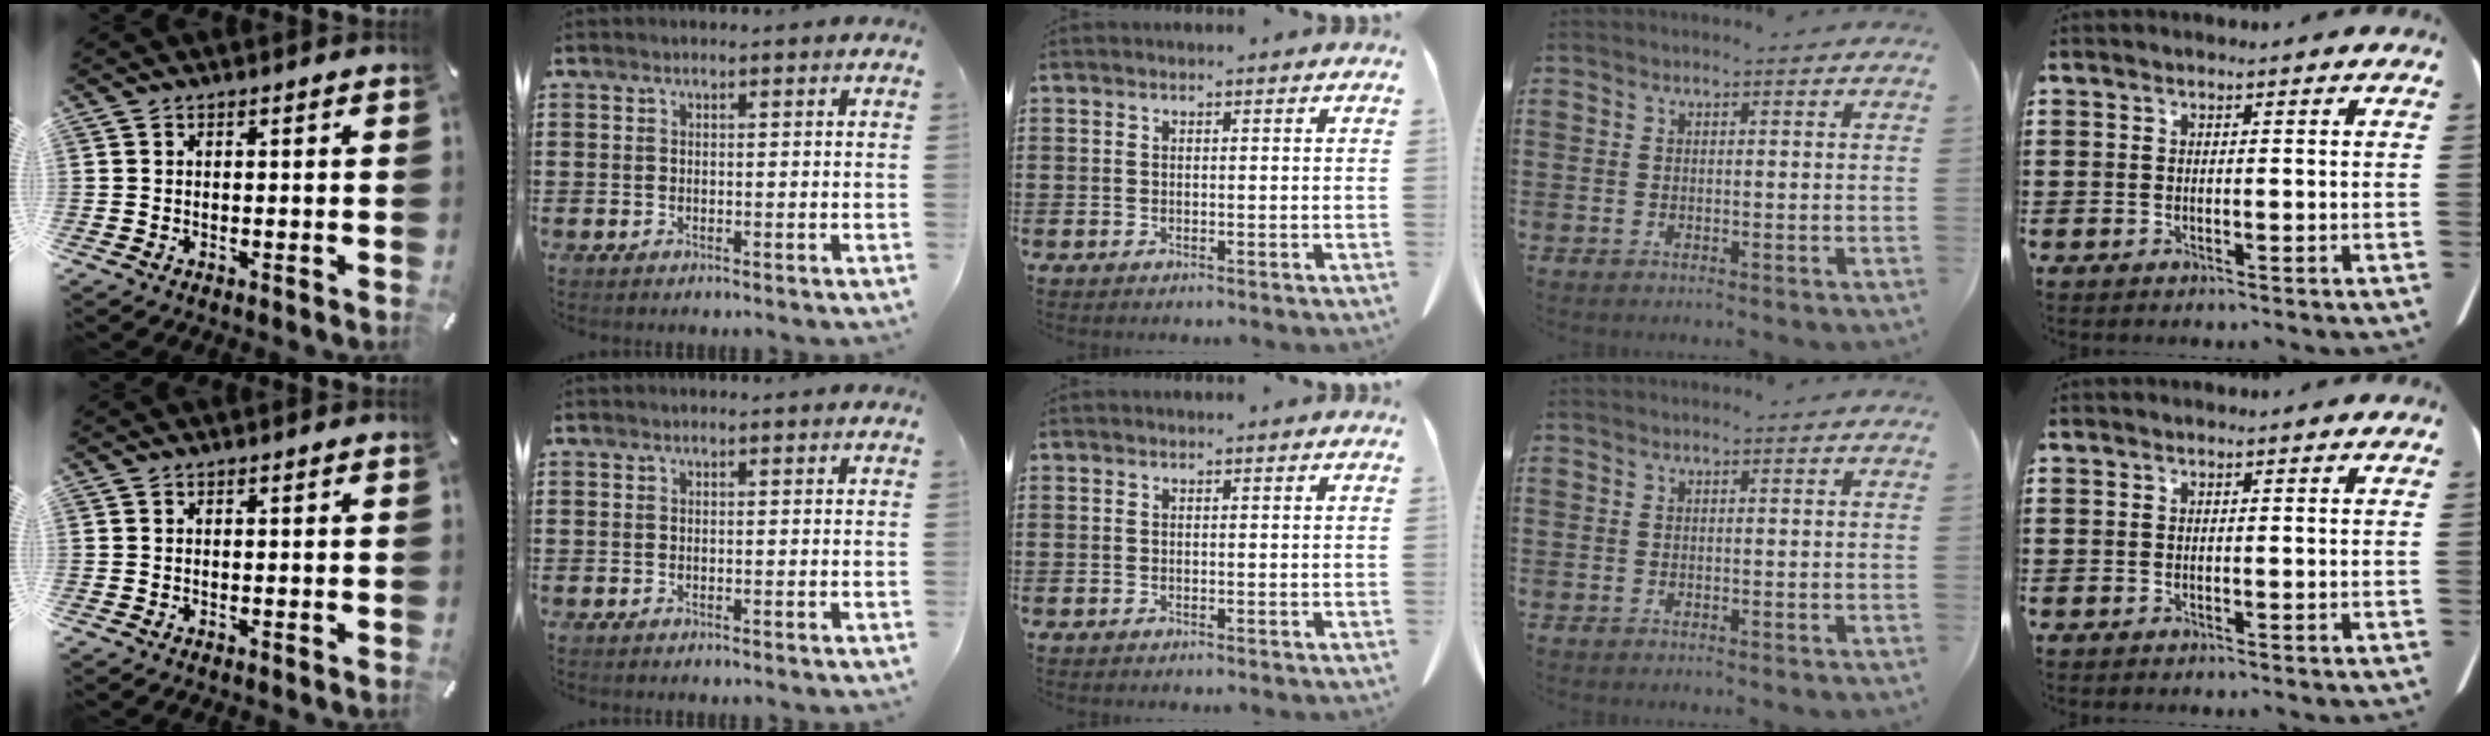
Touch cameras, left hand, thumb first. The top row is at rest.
{}